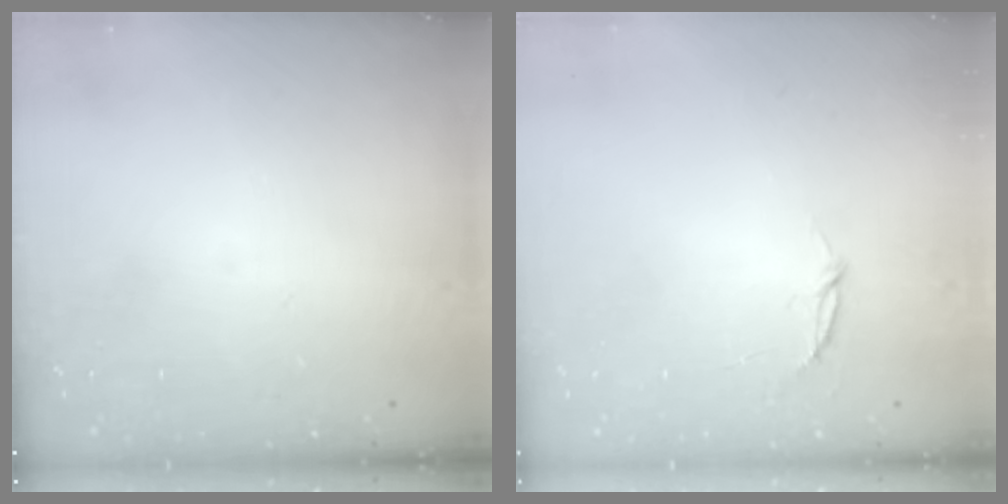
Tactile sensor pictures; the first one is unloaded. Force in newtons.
{"total": 2.8, "press": 2.8, "slide": 0.3}